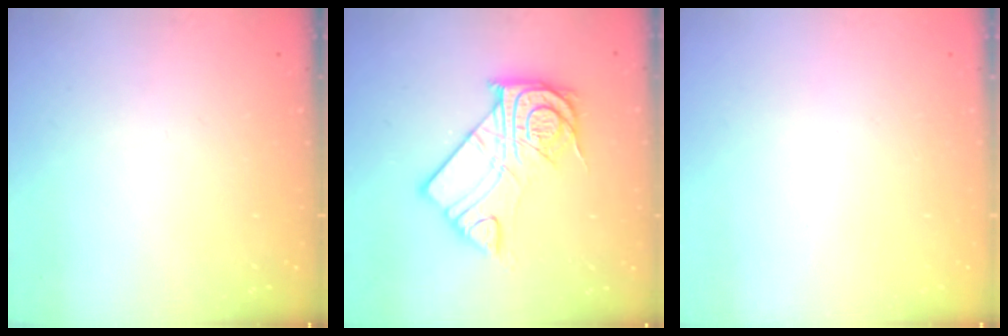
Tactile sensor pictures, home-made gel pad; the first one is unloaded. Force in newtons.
{"total": 16.6, "press": 16.5, "slide": 1.4}
{"total": 1.6, "press": 1.6, "slide": 0.1}